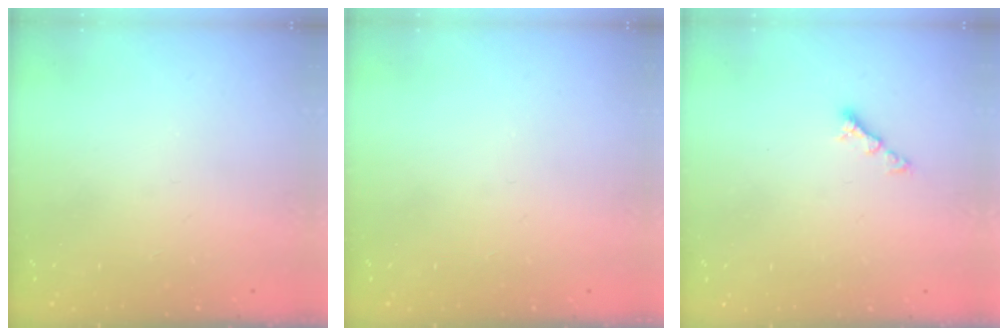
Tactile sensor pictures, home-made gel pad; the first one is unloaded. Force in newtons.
{"total": 0.0}
{"total": 3.5, "press": 3.5, "slide": 0.6}